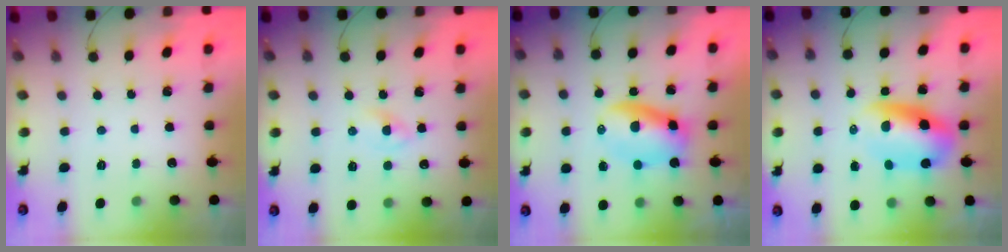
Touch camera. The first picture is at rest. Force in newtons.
{"total": 1.6, "press": 1.4, "slide": 0.9}
{"total": 7.1, "press": 6.8, "slide": 2.0}
{"total": 8.8, "press": 8.6, "slide": 1.8}